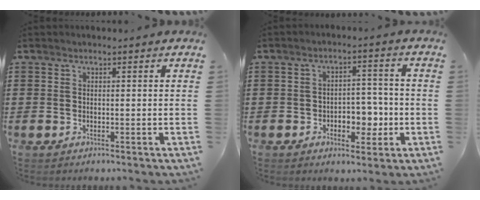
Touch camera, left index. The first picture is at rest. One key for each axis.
{"total": 5.3, "fx": -1.6, "fy": 3.6, "fz": 3.5, "tx": -0.051, "ty": 0.004, "tz": -0.035}